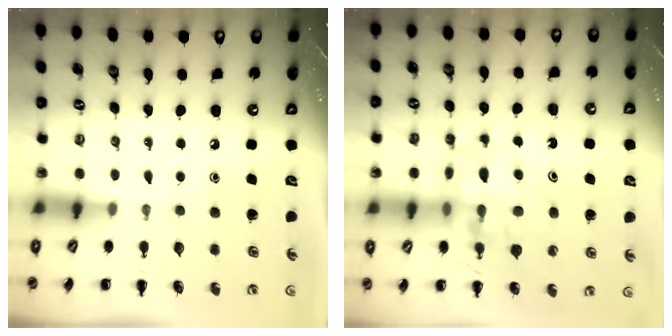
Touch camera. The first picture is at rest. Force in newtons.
{"total": 16.0, "press": 15.5, "slide": 4.0}